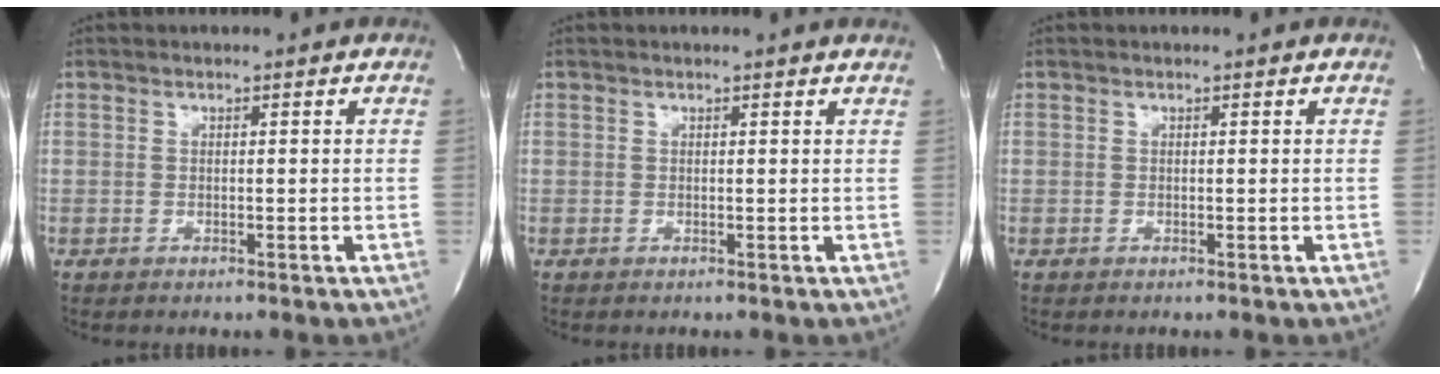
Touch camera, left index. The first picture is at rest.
{"total": 1.1, "force": [1.1, -0.2, 0.2], "torque": [-0.015, -0.008, 0.005]}
{"total": 0.0}